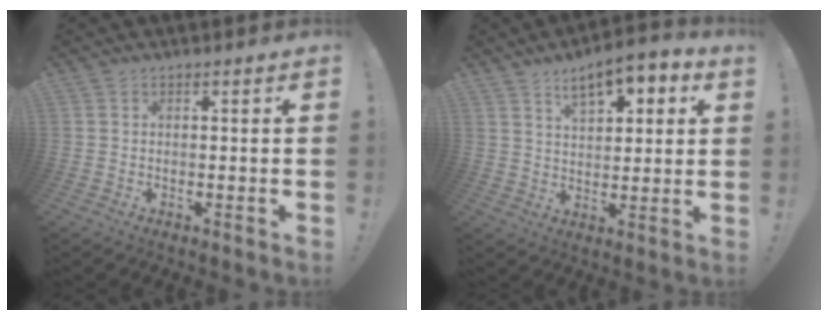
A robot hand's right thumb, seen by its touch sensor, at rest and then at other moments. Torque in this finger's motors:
{"motor_torque": [0.10, 0.17, 0.38, 0.21, 0.23]}